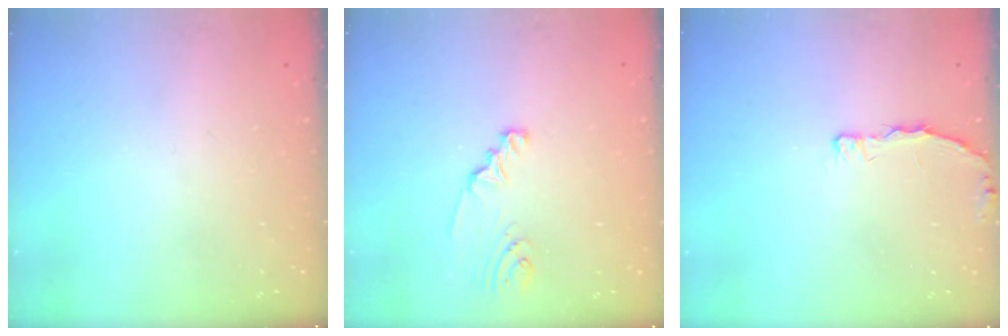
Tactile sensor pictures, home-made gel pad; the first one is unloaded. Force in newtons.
{"total": 2.3, "press": 2.3, "slide": 0.1}
{"total": 3.5, "press": 3.5, "slide": 0.4}